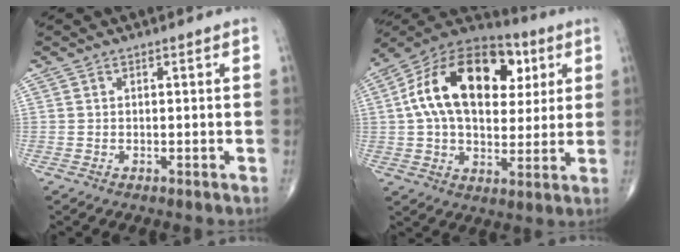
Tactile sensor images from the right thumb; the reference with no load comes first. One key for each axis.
{"total": 23.7, "fx": 5.8, "fy": 14.5, "fz": 17.8, "tx": -0.283, "ty": 0.014, "tz": 0.086}